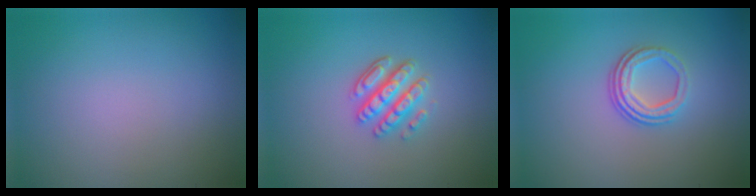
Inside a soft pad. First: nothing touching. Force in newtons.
{"total": 3.5, "press": 3.0, "slide": 1.7}
{"total": 3.3, "press": 2.4, "slide": 2.3}